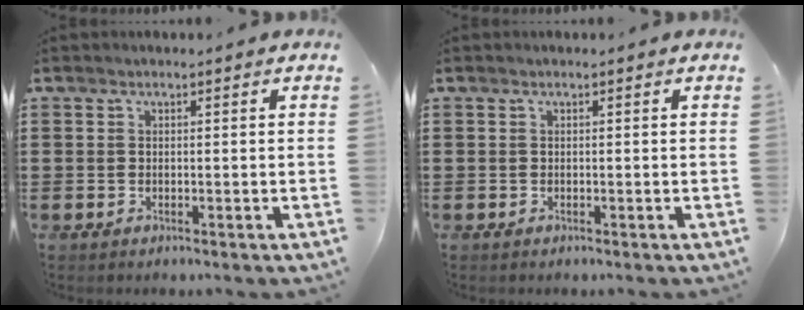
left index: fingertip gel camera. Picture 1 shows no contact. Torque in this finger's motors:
{"motor_torque": [0.00, 0.00, 0.00, 0.00]}